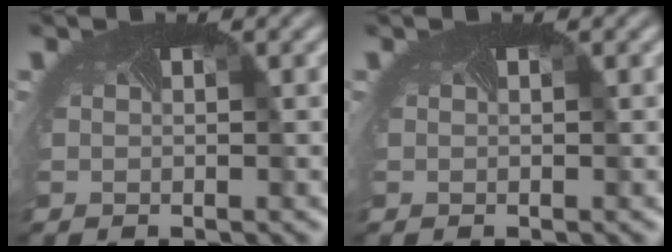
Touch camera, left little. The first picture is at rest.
{"total": 0.0}